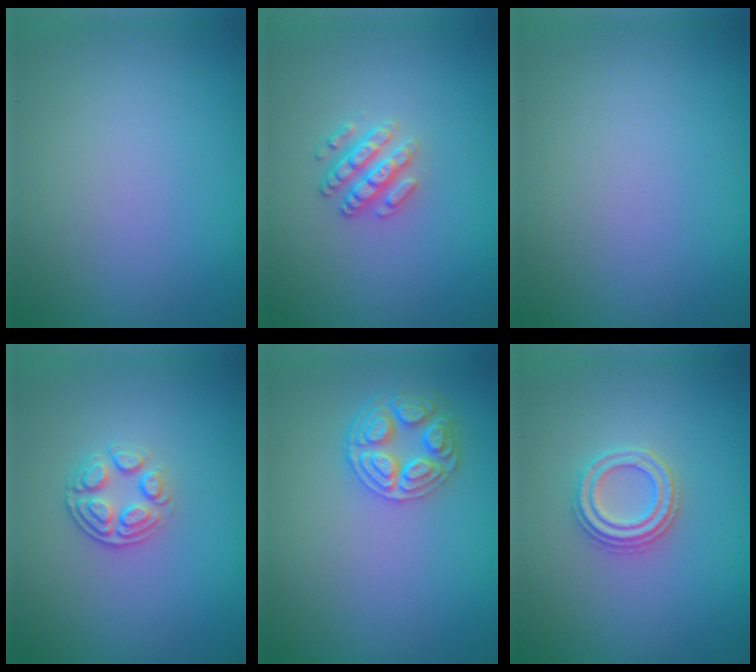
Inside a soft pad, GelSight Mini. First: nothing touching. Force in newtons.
{"total": 2.6, "press": 2.5, "slide": 0.4}
{"total": 0.0}
{"total": 2.7, "press": 2.4, "slide": 1.2}
{"total": 3.8, "press": 3.5, "slide": 1.6}
{"total": 2.7, "press": 2.6, "slide": 1.0}